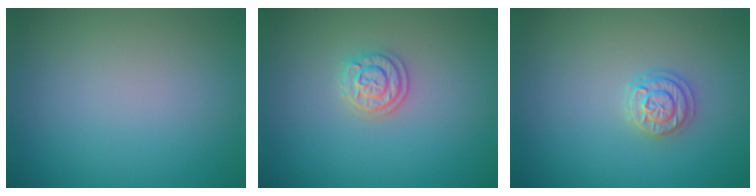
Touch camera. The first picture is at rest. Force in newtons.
{"total": 2.2, "press": 2.1, "slide": 0.9}
{"total": 2.1, "press": 2.1, "slide": 0.5}